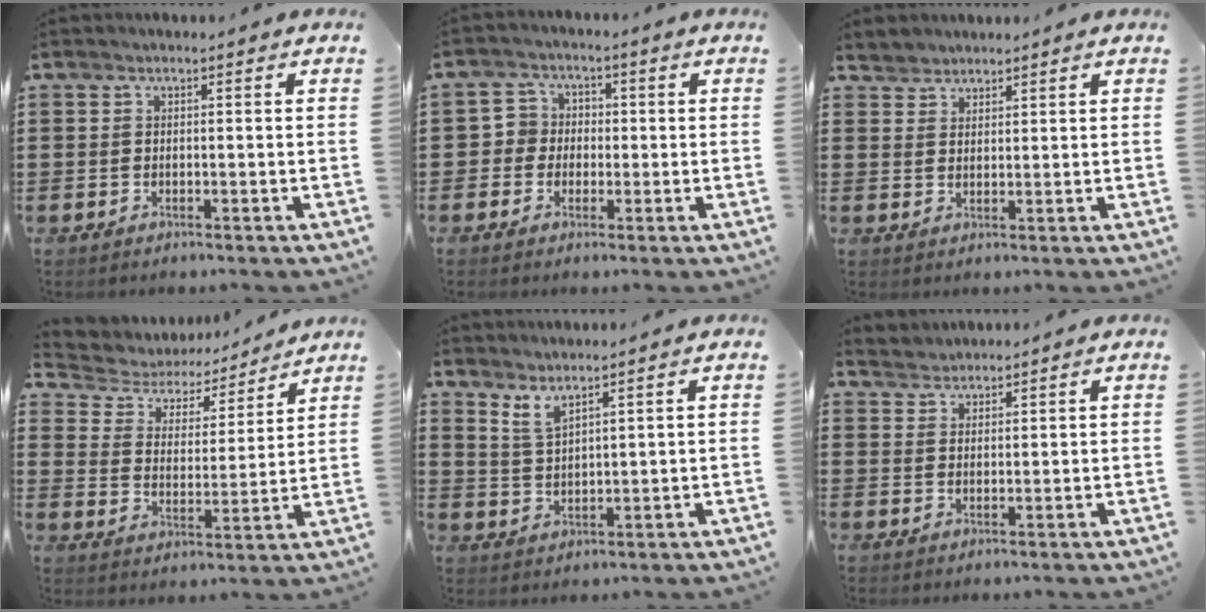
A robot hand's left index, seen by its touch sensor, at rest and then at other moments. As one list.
[{"total": 3.5, "force": [-1.1, 3.3, 0.6], "torque": [-0.028, 0.010, -0.027]}, {"total": 2.0, "force": [1.8, 0.7, -0.4], "torque": [0.002, 0.005, 0.037]}, {"total": 4.3, "force": [3.8, 1.8, 1.0], "torque": [-0.045, -0.025, 0.058]}, {"total": 3.3, "force": [2.8, 0.5, 1.7], "torque": [-0.039, -0.002, 0.051]}, {"total": 2.0, "force": [1.9, 0.4, -0.5], "torque": [0.003, 0.001, 0.038]}]